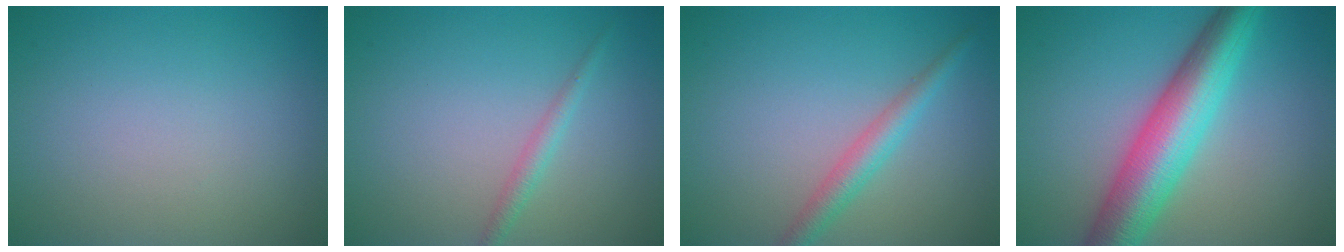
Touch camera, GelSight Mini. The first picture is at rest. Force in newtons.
{"total": 1.4, "press": 1.4, "slide": 0.0}
{"total": 2.6, "press": 2.6, "slide": 0.0}
{"total": 8.4, "press": 8.4, "slide": 0.2}